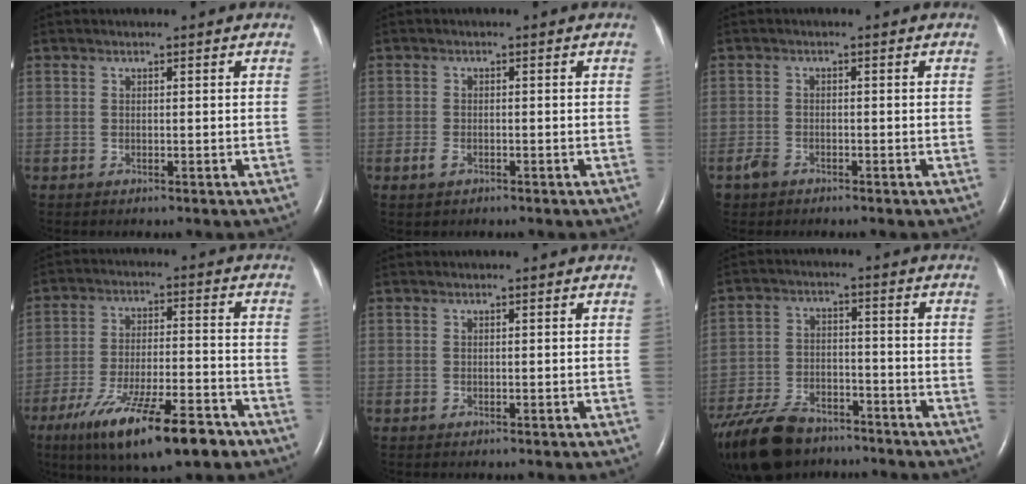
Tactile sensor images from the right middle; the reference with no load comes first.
{"total": 1.6, "force": [-0.9, 0.9, 1.0], "torque": [-0.028, -0.001, -0.014]}
{"total": 1.8, "force": [-1.3, 1.1, 0.7], "torque": [-0.020, 0.001, -0.020]}
{"total": 16.4, "force": [-10.6, 3.2, 12.1], "torque": [-0.192, -0.025, -0.175]}
{"total": 0.0}
{"total": 16.8, "force": [-12.9, 7.7, 7.5], "torque": [-0.193, -0.015, -0.212]}